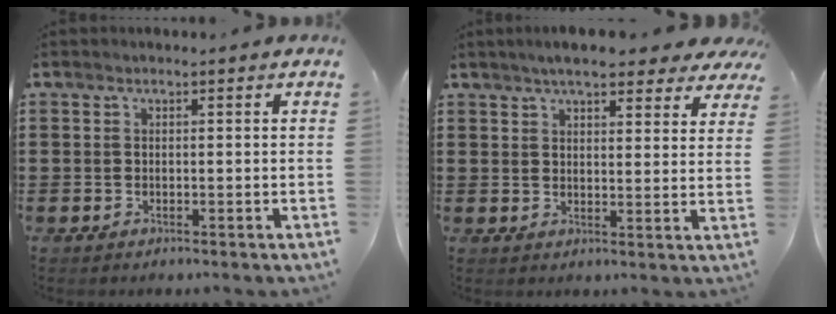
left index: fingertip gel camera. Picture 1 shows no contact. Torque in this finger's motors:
{"motor_torque": [1.63, 0.51, 1.06, 0.19]}